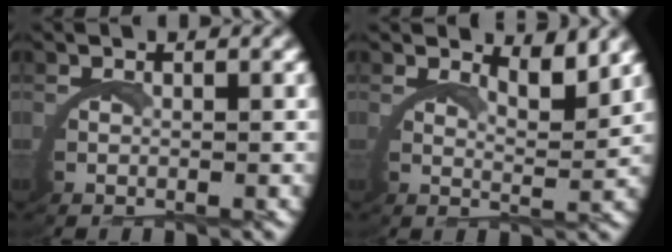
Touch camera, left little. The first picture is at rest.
{"total": 3.3, "force": [3.0, -0.5, 1.4], "torque": [-0.025, -0.013, 0.051]}